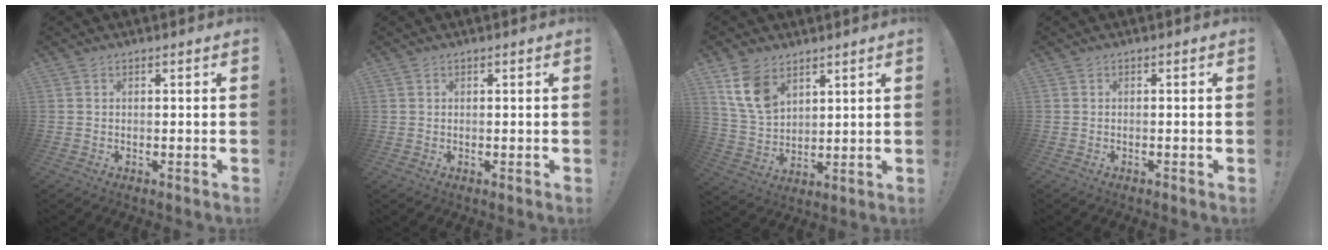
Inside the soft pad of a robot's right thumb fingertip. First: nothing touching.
{"total": 1.1, "force": [0.5, 1.0, -0.1], "torque": [0.004, -0.002, 0.009]}
{"total": 11.6, "force": [6.8, 7.3, 6.0], "torque": [-0.118, -0.023, 0.138]}
{"total": 0.6, "force": [-0.4, -0.3, 0.3], "torque": [-0.008, 0.000, -0.007]}